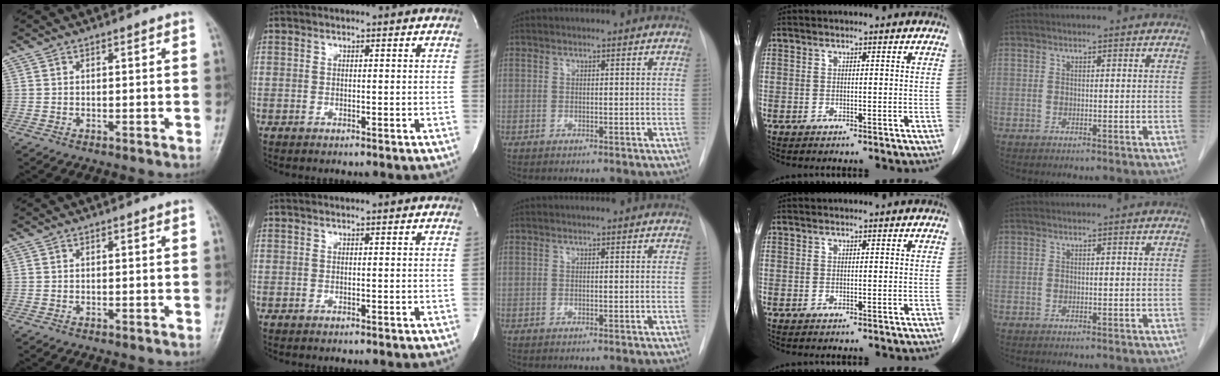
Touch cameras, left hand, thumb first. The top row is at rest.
{}